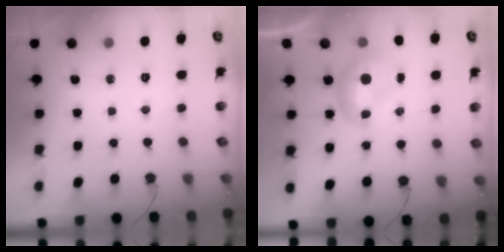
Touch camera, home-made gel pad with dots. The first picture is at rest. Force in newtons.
{"total": 0.0}